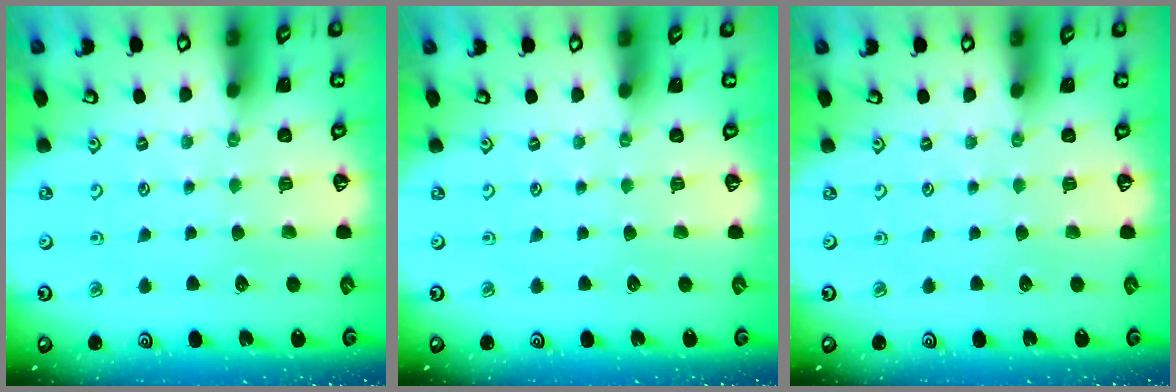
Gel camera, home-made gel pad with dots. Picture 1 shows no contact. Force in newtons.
{"total": 0.0}
{"total": 0.0}